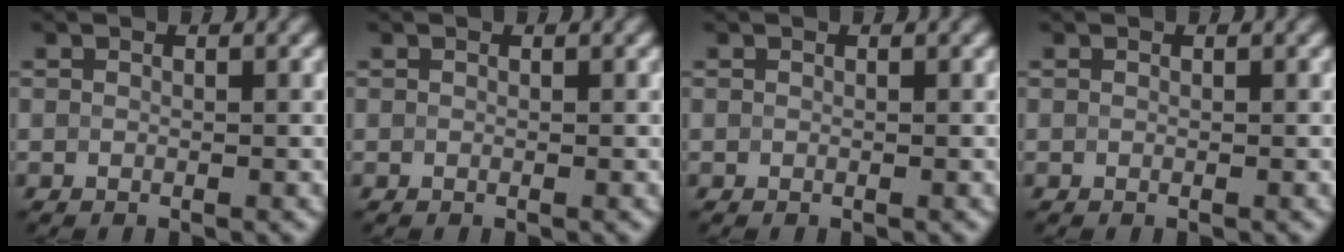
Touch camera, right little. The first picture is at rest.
{"total": 0.0}
{"total": 0.0}
{"total": 0.0}